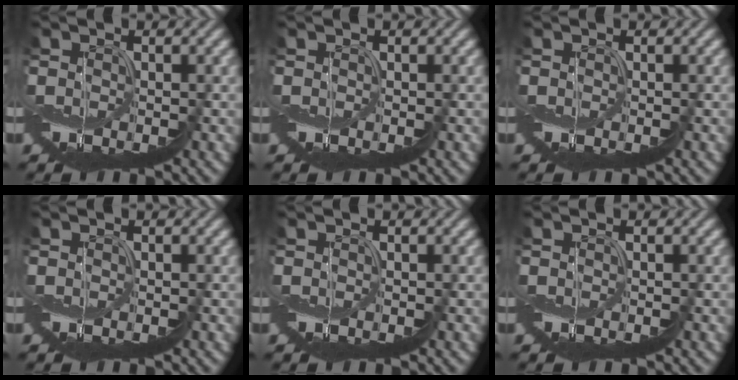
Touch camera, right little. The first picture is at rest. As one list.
[{"total": 0.0}, {"total": 0.0}, {"total": 0.0}, {"total": 0.0}, {"total": 0.0}]